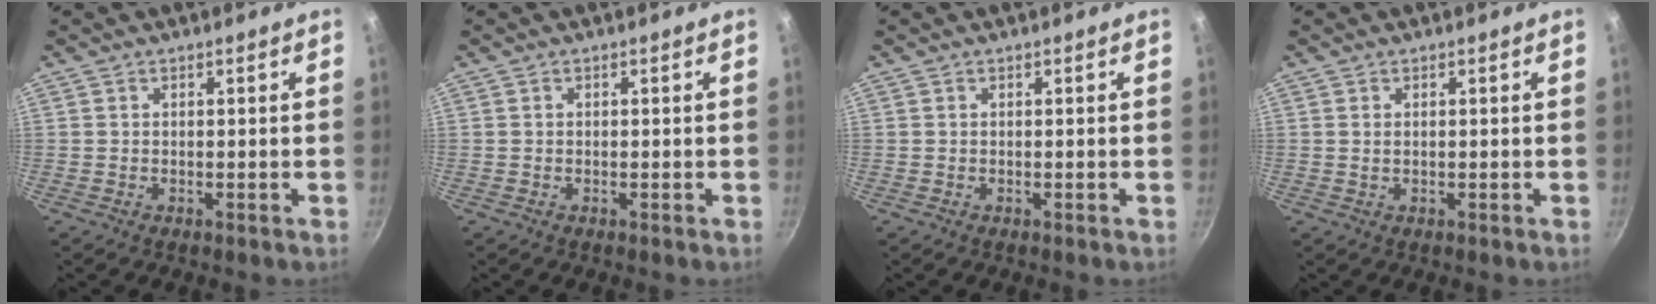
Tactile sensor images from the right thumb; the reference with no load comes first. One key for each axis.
{"total": 0.0}
{"total": 0.0}
{"total": 0.7, "fx": 0.2, "fy": 0.4, "fz": 0.6, "tx": -0.011, "ty": 0.000, "tz": 0.003}